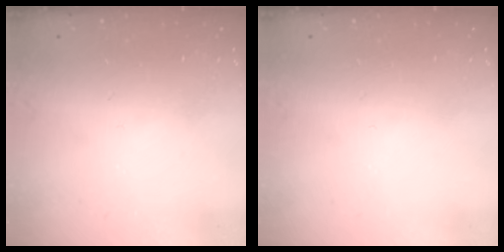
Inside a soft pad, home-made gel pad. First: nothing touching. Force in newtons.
{"total": 0.0}